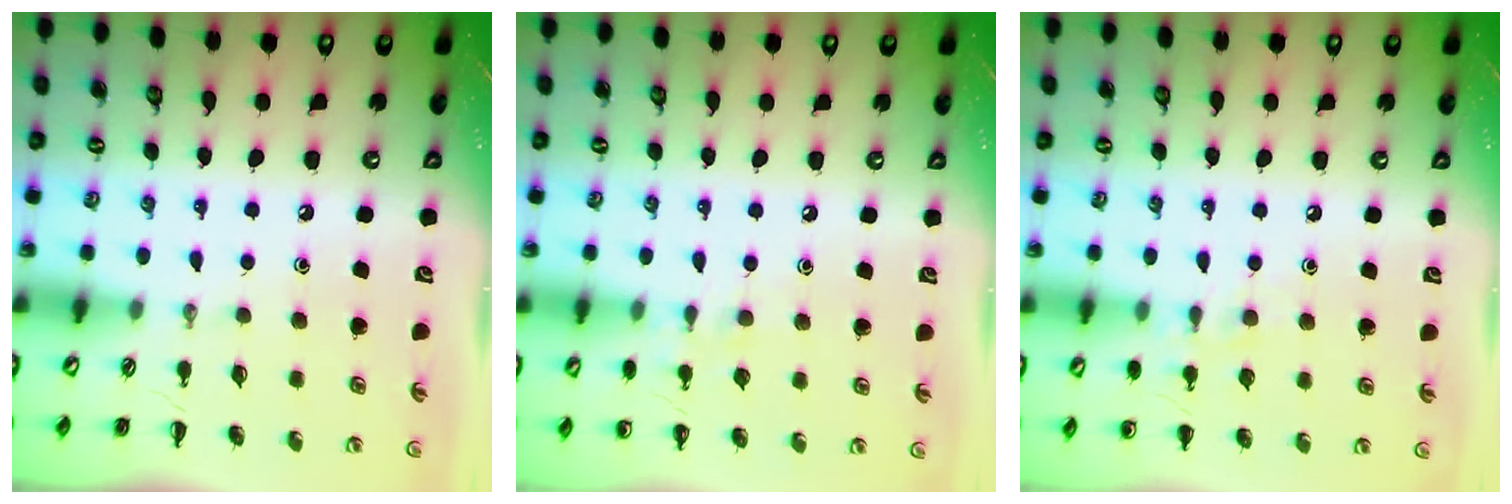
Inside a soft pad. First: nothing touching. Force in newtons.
{"total": 5.0, "press": 4.7, "slide": 1.7}
{"total": 7.7, "press": 7.4, "slide": 2.0}